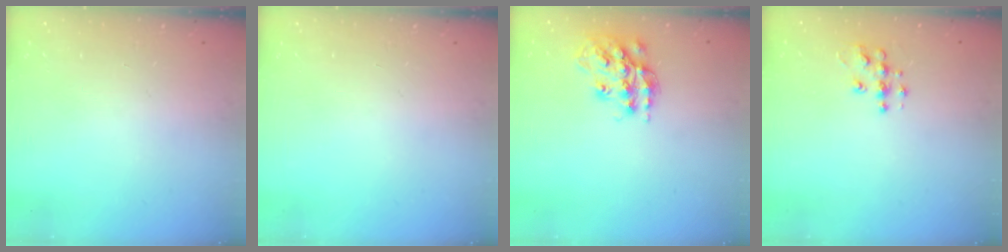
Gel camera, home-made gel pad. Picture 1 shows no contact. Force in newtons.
{"total": 0.0}
{"total": 16.1, "press": 16.1, "slide": 1.2}
{"total": 7.0, "press": 7.0, "slide": 0.3}